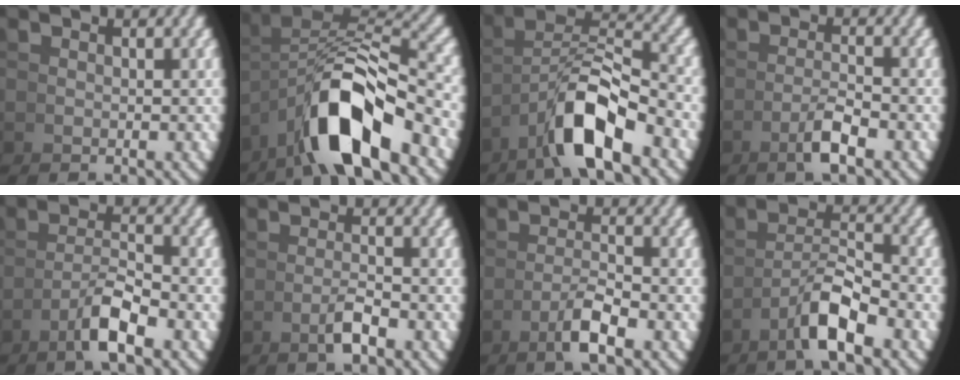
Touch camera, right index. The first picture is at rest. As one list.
[{"total": 8.5, "force": [-2.6, 4.1, 7.0], "torque": [-0.113, -0.007, -0.032]}, {"total": 7.4, "force": [-0.8, 4.0, 6.1], "torque": [-0.106, -0.008, -0.009]}, {"total": 2.5, "force": [-1.2, -0.5, 2.1], "torque": [-0.024, 0.004, -0.022]}, {"total": 3.6, "force": [-1.4, 0.4, 3.3], "torque": [-0.052, -0.003, -0.022]}, {"total": 2.0, "force": [-1.1, -0.5, 1.6], "torque": [-0.013, 0.006, -0.021]}, {"total": 2.8, "force": [-1.2, -0.4, 2.5], "torque": [-0.032, 0.001, -0.023]}, {"total": 4.4, "force": [-1.2, 1.3, 4.0], "torque": [-0.070, -0.003, -0.018]}]